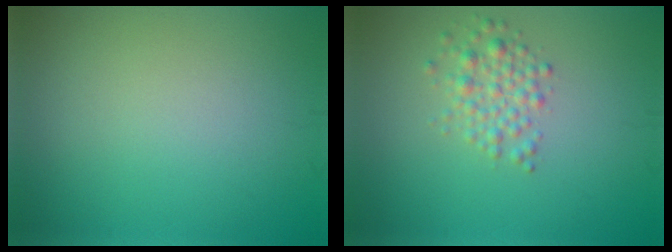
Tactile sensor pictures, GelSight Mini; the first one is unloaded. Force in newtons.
{"total": 2.5, "press": 2.5, "slide": 0.1}